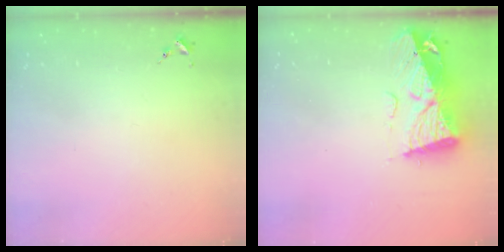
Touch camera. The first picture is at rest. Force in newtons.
{"total": 12.8, "press": 12.8, "slide": 1.2}